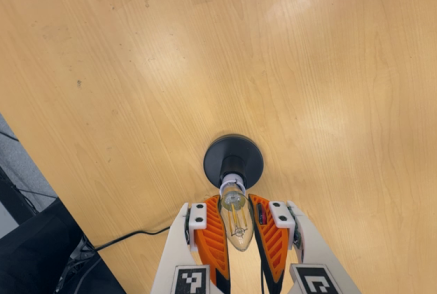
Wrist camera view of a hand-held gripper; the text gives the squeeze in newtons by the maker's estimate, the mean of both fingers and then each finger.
{"total": 24.6, "left": 25.0, "right": 24.2}